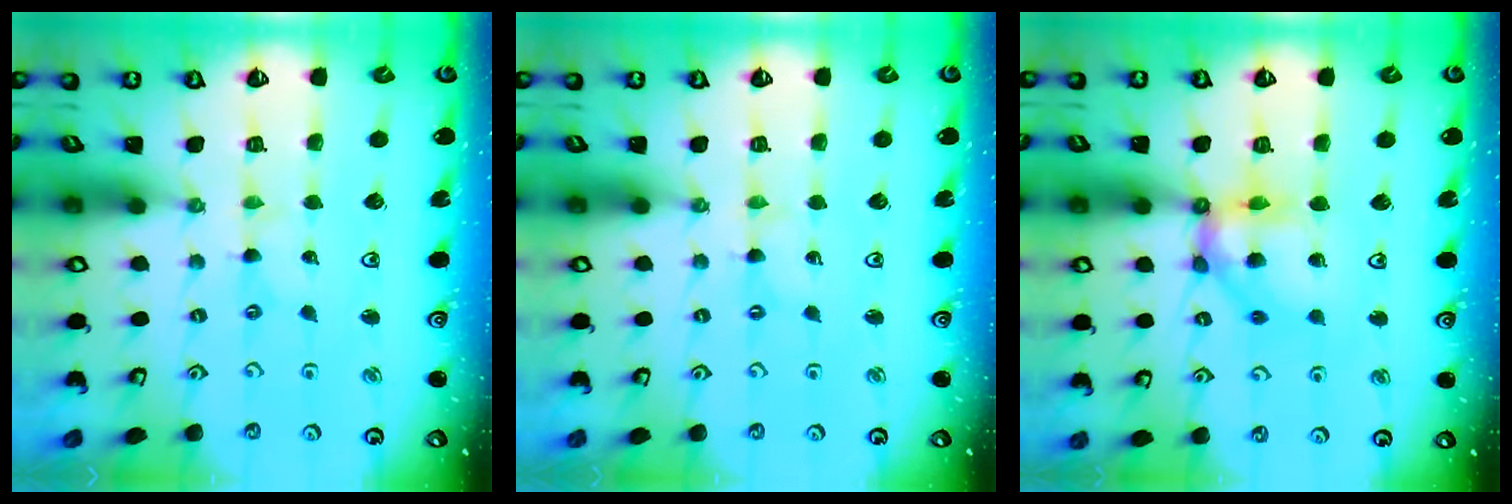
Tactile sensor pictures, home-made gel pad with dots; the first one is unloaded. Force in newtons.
{"total": 0.0}
{"total": 12.2, "press": 12.1, "slide": 1.5}